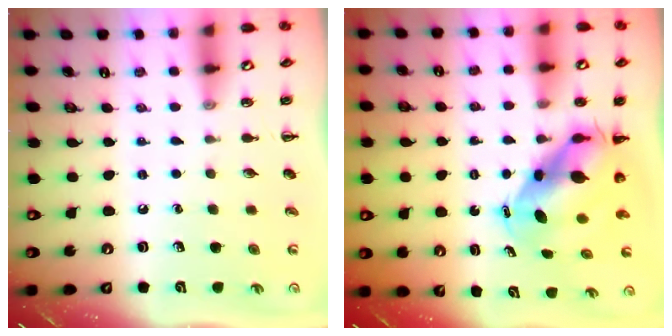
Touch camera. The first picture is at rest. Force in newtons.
{"total": 7.8, "press": 7.5, "slide": 1.9}